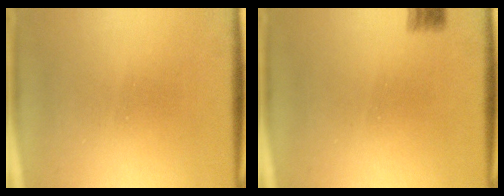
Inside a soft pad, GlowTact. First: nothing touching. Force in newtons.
{"total": 2.1}